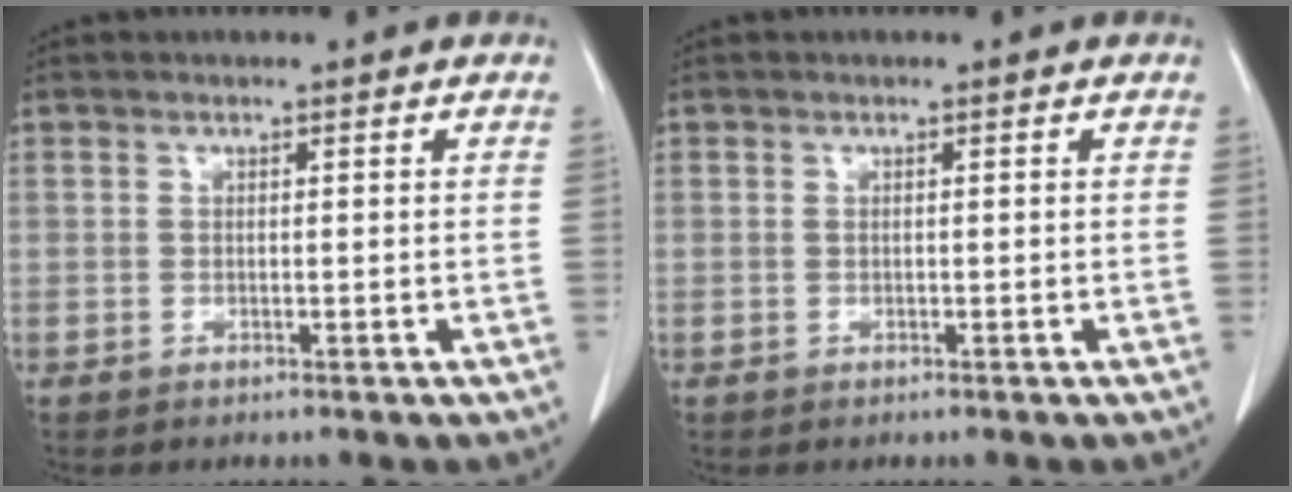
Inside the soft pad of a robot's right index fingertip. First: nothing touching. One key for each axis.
{"total": 0.0}